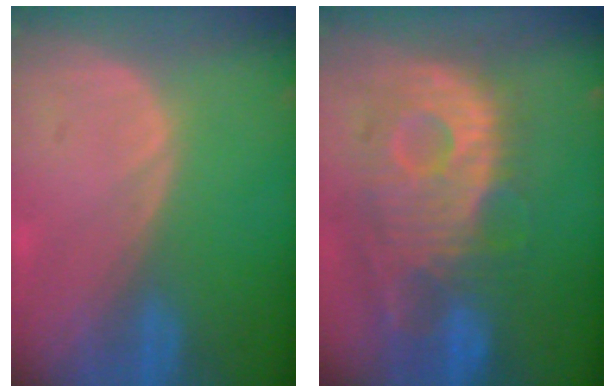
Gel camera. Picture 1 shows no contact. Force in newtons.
{"total": 11.8, "press": 10.6, "slide": 5.1}